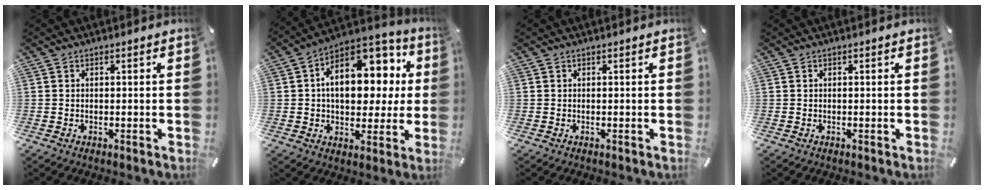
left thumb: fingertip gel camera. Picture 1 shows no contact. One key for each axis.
{"total": 16.5, "fx": 3.6, "fy": 11.0, "fz": 11.8, "tx": -0.165, "ty": -0.011, "tz": 0.066}
{"total": 0.0}
{"total": 0.0}